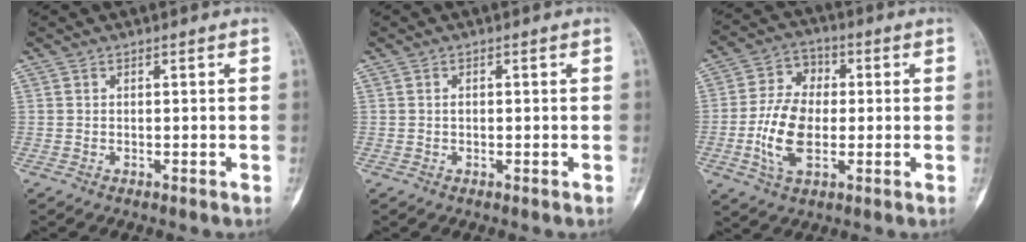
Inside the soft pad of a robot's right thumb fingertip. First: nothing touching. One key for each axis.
{"total": 0.9, "fx": 0.1, "fy": 0.5, "fz": 0.7, "tx": -0.012, "ty": 0.004, "tz": 0.000}
{"total": 11.8, "fx": -1.5, "fy": 7.6, "fz": 8.9, "tx": -0.163, "ty": 0.014, "tz": -0.034}